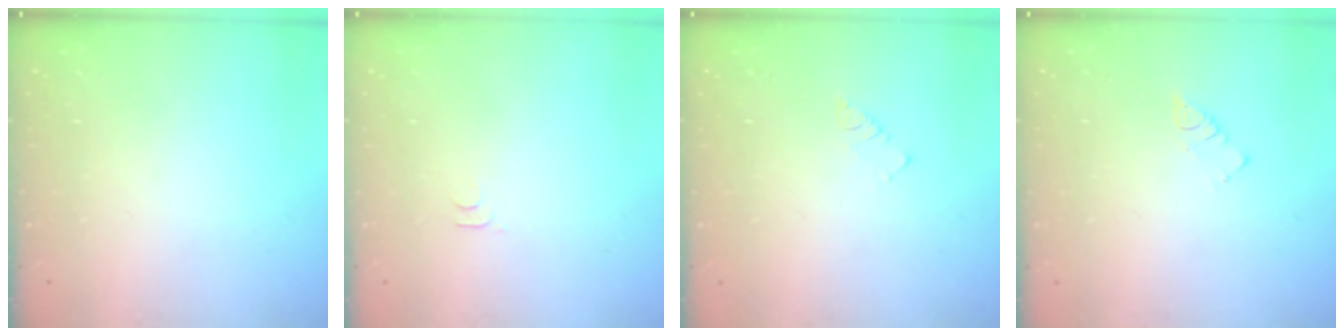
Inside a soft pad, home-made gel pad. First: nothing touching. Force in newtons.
{"total": 5.8, "press": 5.8, "slide": 0.7}
{"total": 2.9, "press": 2.9, "slide": 0.4}
{"total": 2.7, "press": 2.7, "slide": 0.4}